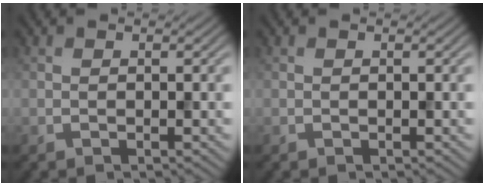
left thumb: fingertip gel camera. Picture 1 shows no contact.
{"total": 0.0}